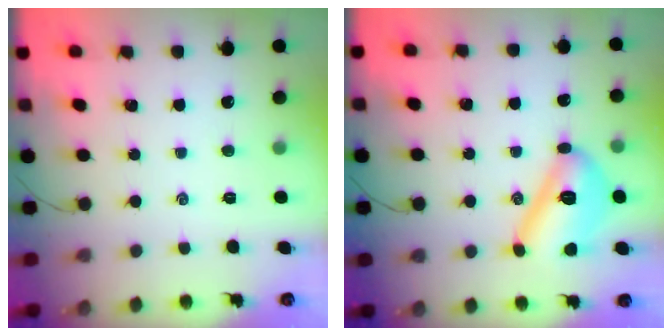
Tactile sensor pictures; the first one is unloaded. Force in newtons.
{"total": 13.4, "press": 13.4, "slide": 1.2}